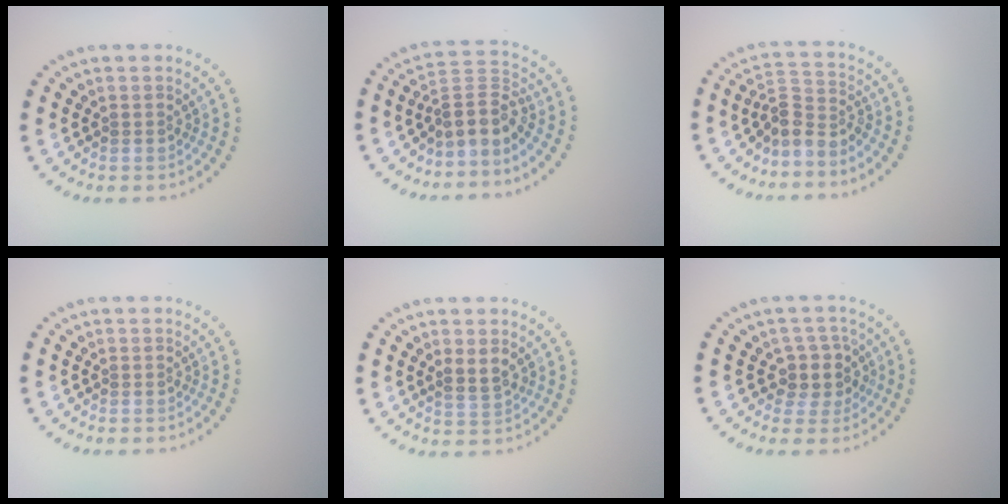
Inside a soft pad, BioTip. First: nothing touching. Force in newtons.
{"total": 3.4, "press": 2.5, "slide": 2.3}
{"total": 3.1, "press": 2.2, "slide": 2.2}
{"total": 0.0}
{"total": 1.8, "press": 1.7, "slide": 0.6}
{"total": 2.8, "press": 2.3, "slide": 1.6}